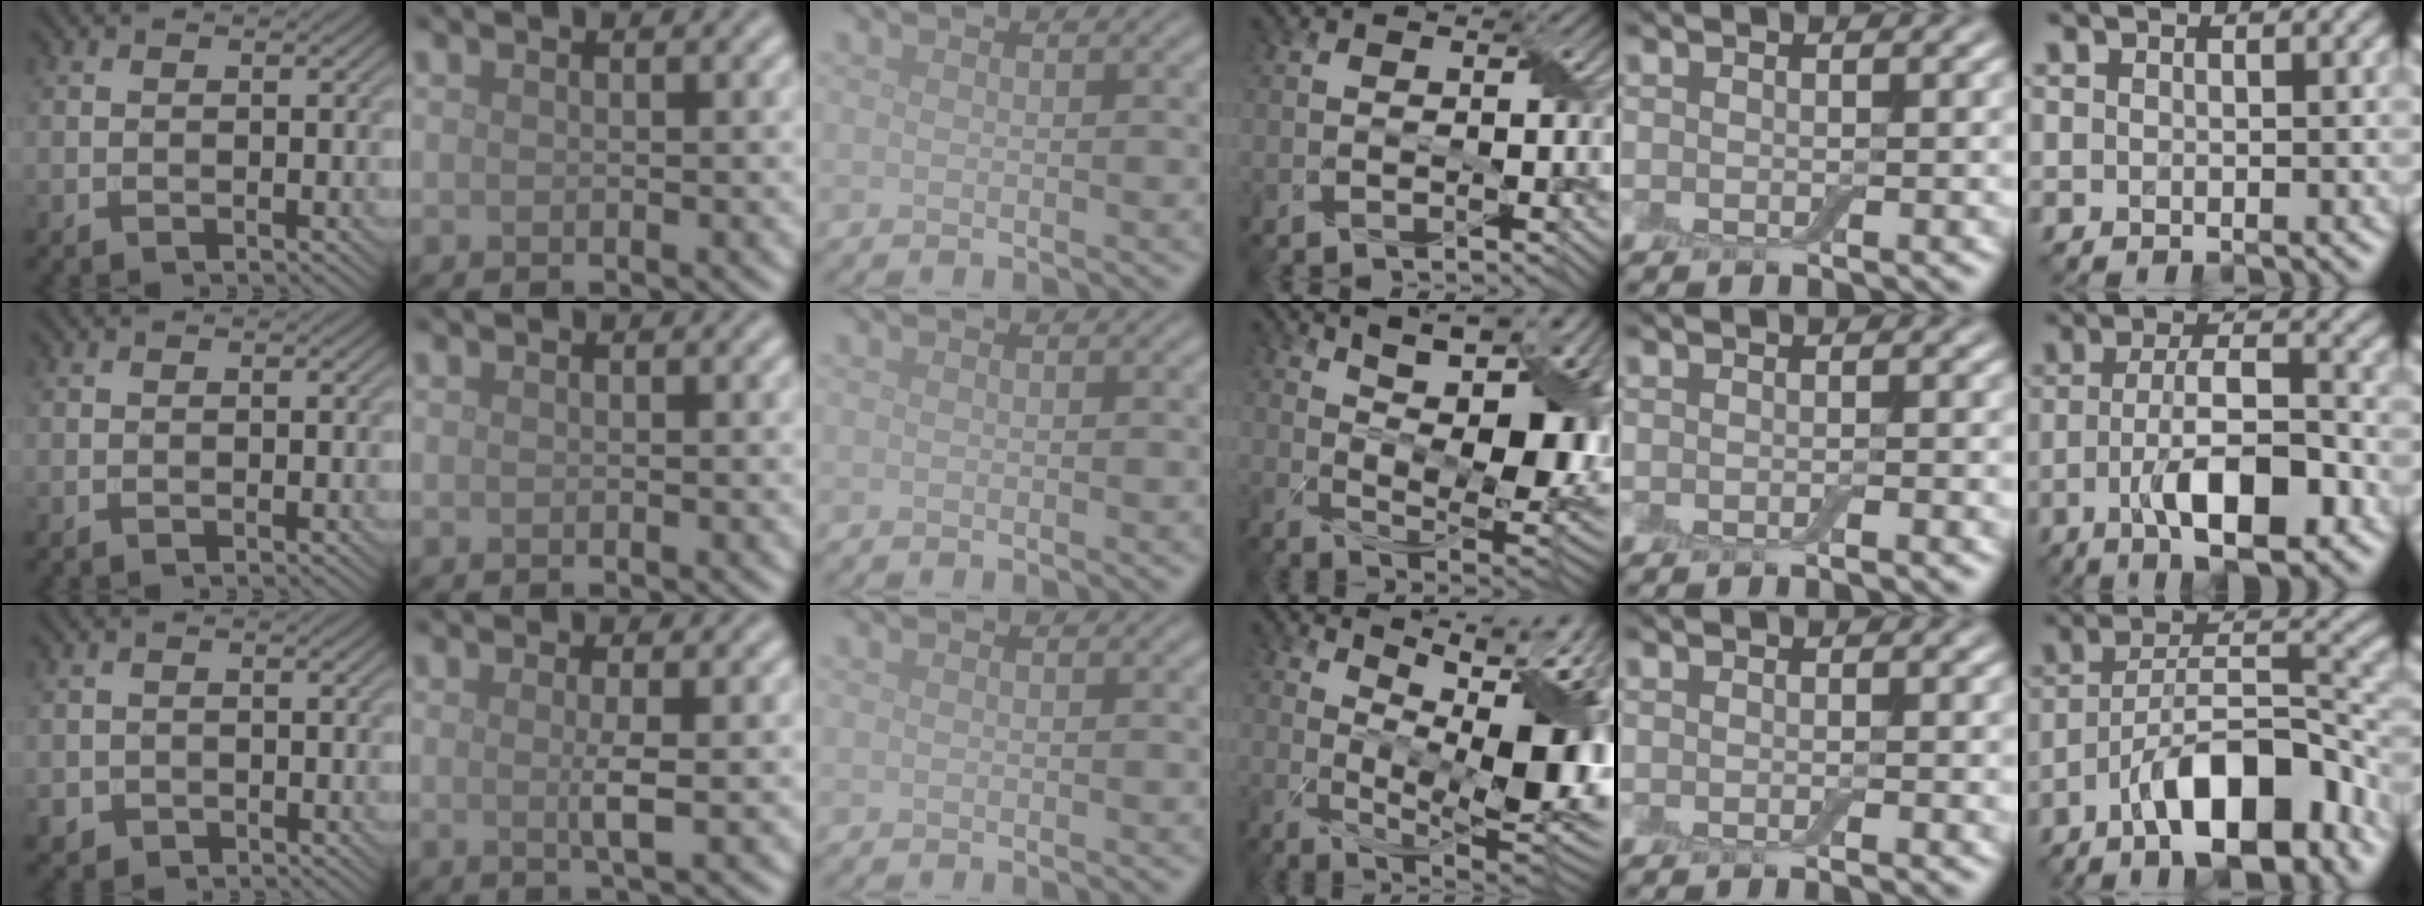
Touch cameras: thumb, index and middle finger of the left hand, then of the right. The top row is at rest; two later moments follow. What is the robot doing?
{"motion": "wrap", "object": "adhesive wrap"}